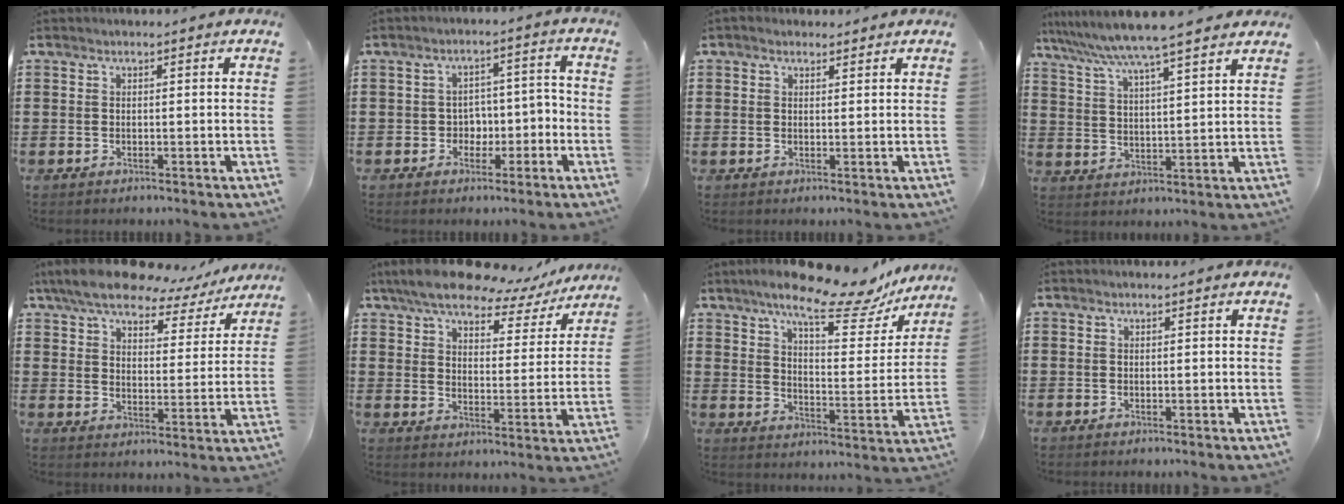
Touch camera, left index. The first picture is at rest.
{"total": 3.8, "force": [-1.8, 3.0, 1.4], "torque": [-0.040, 0.010, -0.042]}
{"total": 1.2, "force": [1.1, 0.5, 0.1], "torque": [-0.004, 0.006, 0.020]}
{"total": 6.6, "force": [5.9, -0.6, 2.9], "torque": [-0.082, -0.035, 0.097]}
{"total": 8.8, "force": [7.4, 2.7, 3.8], "torque": [-0.090, -0.036, 0.128]}
{"total": 9.3, "force": [8.1, 2.4, 4.0], "torque": [-0.090, -0.044, 0.137]}
{"total": 13.6, "force": [10.9, 2.2, 7.9], "torque": [-0.148, -0.058, 0.179]}
{"total": 0.0}